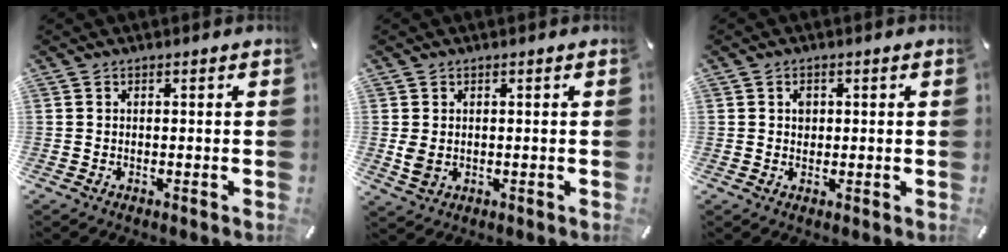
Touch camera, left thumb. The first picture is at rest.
{"total": 2.9, "force": [0.2, 2.3, 1.7], "torque": [-0.033, -0.004, 0.003]}
{"total": 1.9, "force": [0.3, 1.6, 1.0], "torque": [-0.006, 0.000, 0.001]}